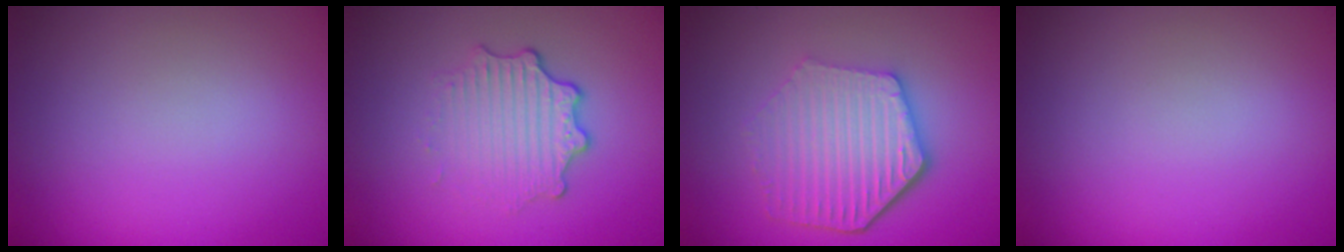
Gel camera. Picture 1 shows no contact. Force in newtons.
{"total": 3.4, "press": 2.6, "slide": 2.2}
{"total": 6.1, "press": 4.5, "slide": 4.1}
{"total": 0.0}